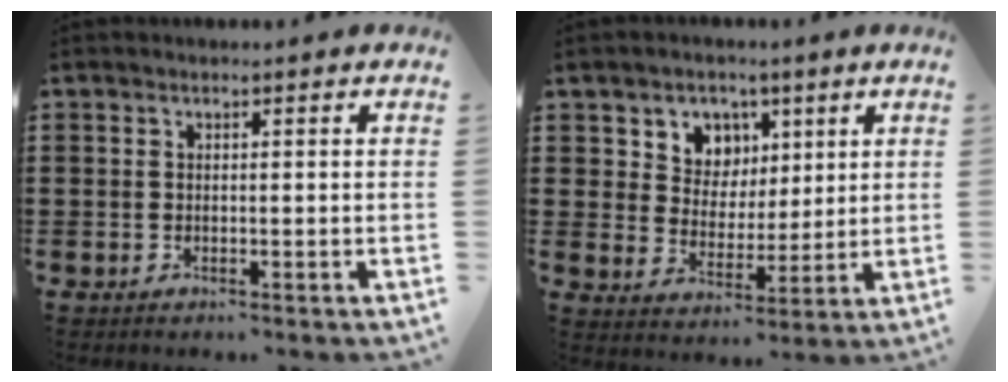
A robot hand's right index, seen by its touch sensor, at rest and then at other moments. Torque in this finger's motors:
{"motor_torque": [0.33, 0.27, 0.13, 0.06]}